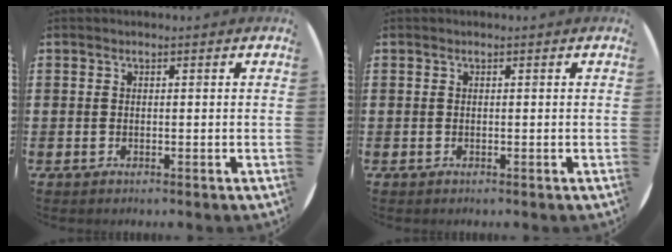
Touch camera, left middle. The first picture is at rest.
{"total": 0.0}